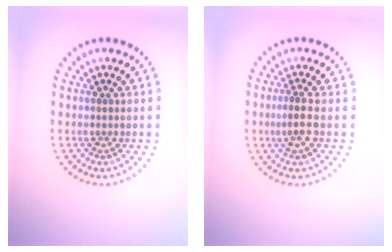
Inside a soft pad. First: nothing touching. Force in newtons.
{"total": 2.0, "press": 1.8, "slide": 0.8}